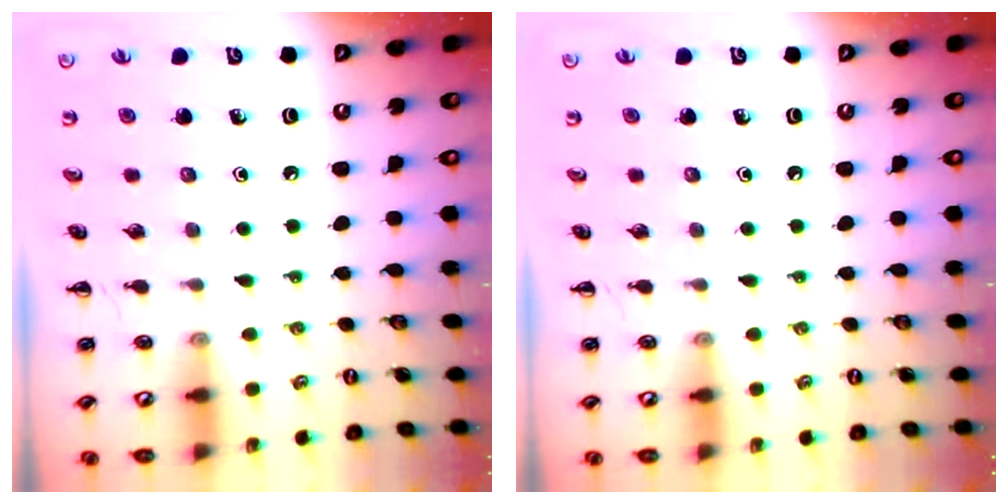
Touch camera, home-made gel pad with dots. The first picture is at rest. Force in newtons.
{"total": 0.0}